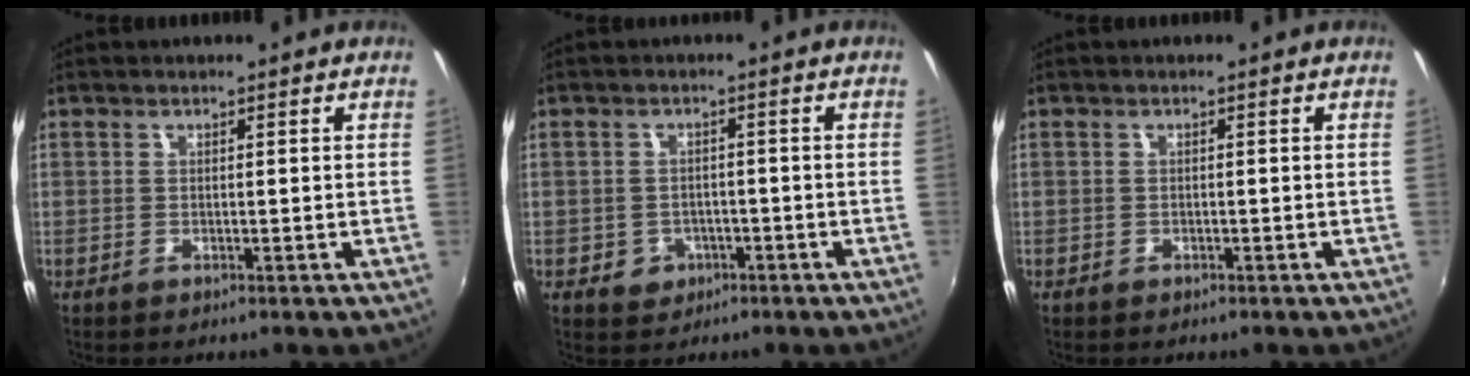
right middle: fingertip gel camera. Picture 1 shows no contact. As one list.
[{"total": 4.7, "force": [-1.9, 4.2, 1.2], "torque": [-0.034, 0.004, -0.023]}, {"total": 1.1, "force": [-0.7, 0.8, 0.2], "torque": [-0.007, -0.003, -0.010]}]